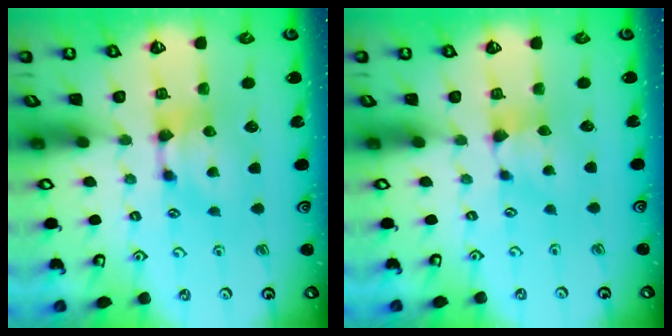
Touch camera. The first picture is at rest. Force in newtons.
{"total": 0.6, "press": 0.2, "slide": 0.5}